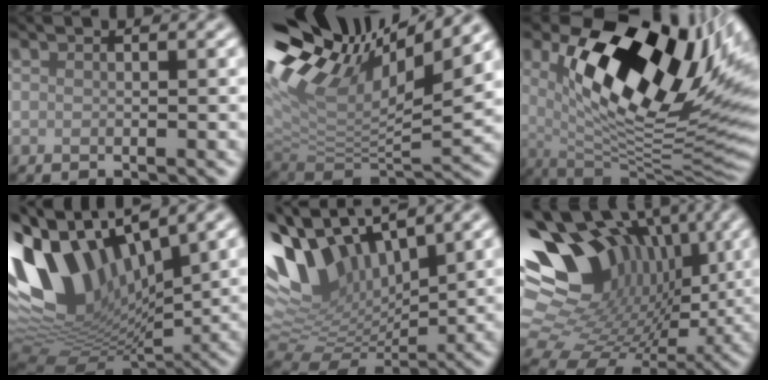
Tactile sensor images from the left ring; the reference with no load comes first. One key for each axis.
{"total": 14.7, "fx": 7.3, "fy": 6.1, "fz": 11.2, "tx": -0.224, "ty": 0.028, "tz": 0.140}
{"total": 17.6, "fx": 5.5, "fy": 8.3, "fz": 14.5, "tx": -0.219, "ty": -0.009, "tz": 0.091}
{"total": 12.2, "fx": 3.8, "fy": 7.5, "fz": 8.8, "tx": -0.199, "ty": 0.011, "tz": 0.069}
{"total": 11.3, "fx": 5.0, "fy": 6.4, "fz": 7.9, "tx": -0.172, "ty": 0.012, "tz": 0.090}
{"total": 15.5, "fx": 4.0, "fy": 11.0, "fz": 10.2, "tx": -0.182, "ty": 0.004, "tz": 0.090}